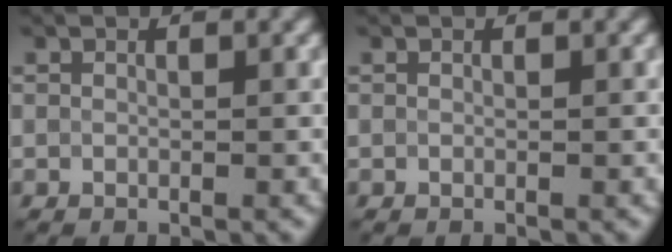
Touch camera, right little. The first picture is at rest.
{"total": 0.0}